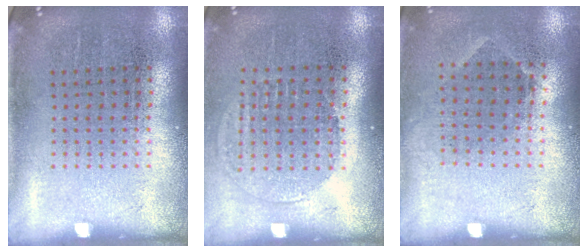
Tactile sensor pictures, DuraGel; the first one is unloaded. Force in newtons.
{"total": 1.4, "press": 1.1, "slide": 0.7}
{"total": 0.8, "press": 0.6, "slide": 0.5}